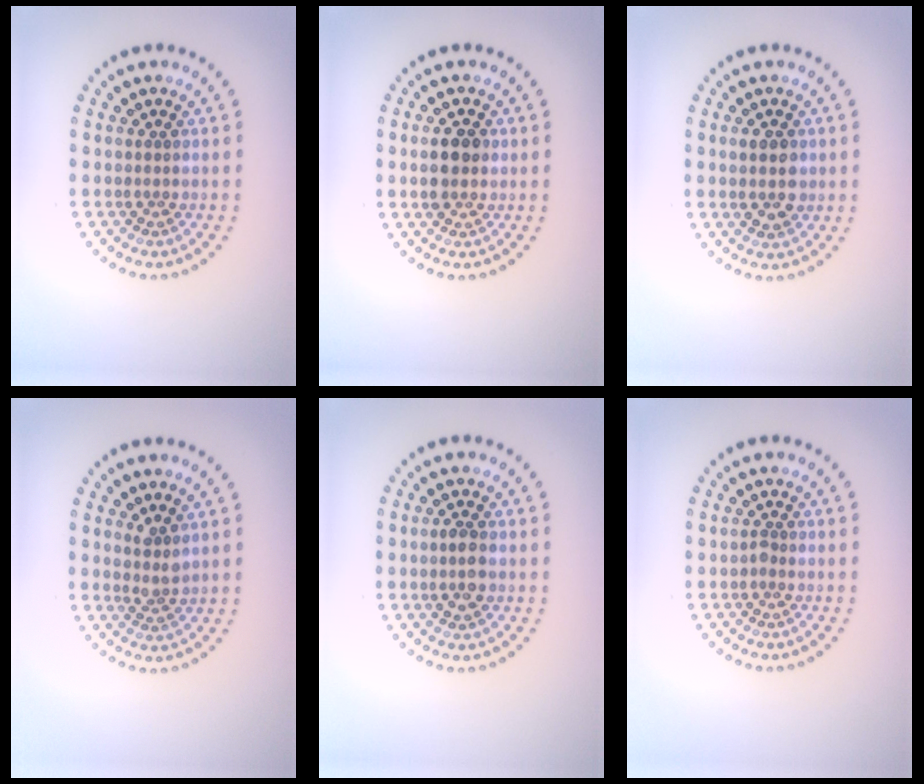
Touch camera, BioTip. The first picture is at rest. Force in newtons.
{"total": 2.8, "press": 2.8, "slide": 0.3}
{"total": 2.6, "press": 2.6, "slide": 0.2}
{"total": 1.7, "press": 1.3, "slide": 1.1}
{"total": 2.1, "press": 2.0, "slide": 0.3}
{"total": 0.6, "press": 0.4, "slide": 0.3}